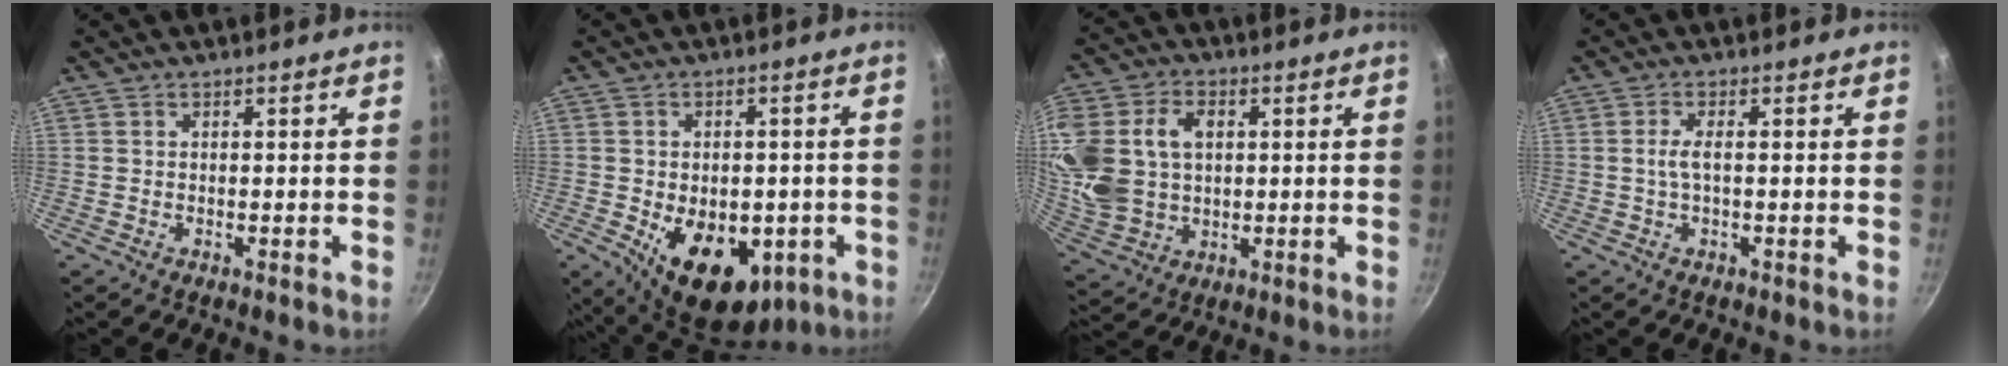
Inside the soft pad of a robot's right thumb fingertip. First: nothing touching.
{"total": 15.9, "force": [-4.5, 10.2, 11.3], "torque": [-0.135, -0.008, -0.046]}
{"total": 20.5, "force": [3.7, 15.3, 13.0], "torque": [-0.289, 0.017, 0.078]}
{"total": 2.7, "force": [-0.1, 0.8, 2.6], "torque": [-0.061, 0.006, -0.004]}